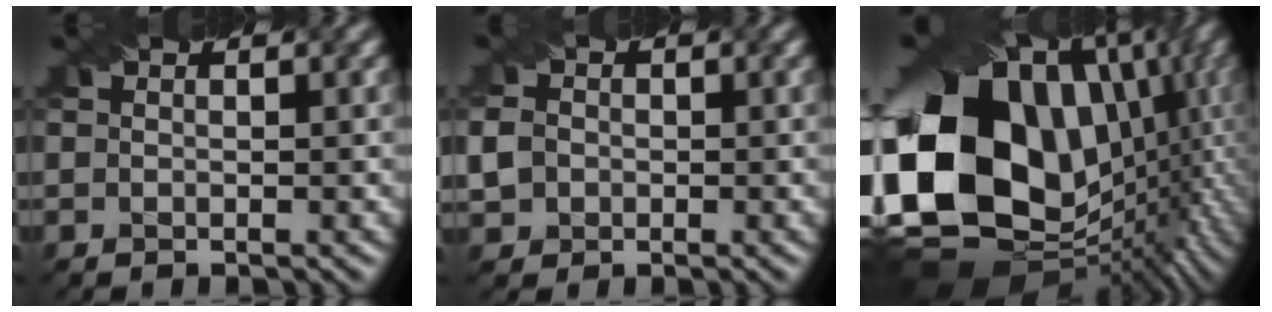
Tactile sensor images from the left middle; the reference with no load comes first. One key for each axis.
{"total": 2.9, "fx": -0.2, "fy": 2.5, "fz": 1.3, "tx": -0.034, "ty": 0.016, "tz": -0.003}
{"total": 20.7, "fx": 0.8, "fy": 16.4, "fz": 12.5, "tx": -0.278, "ty": -0.018, "tz": 0.049}